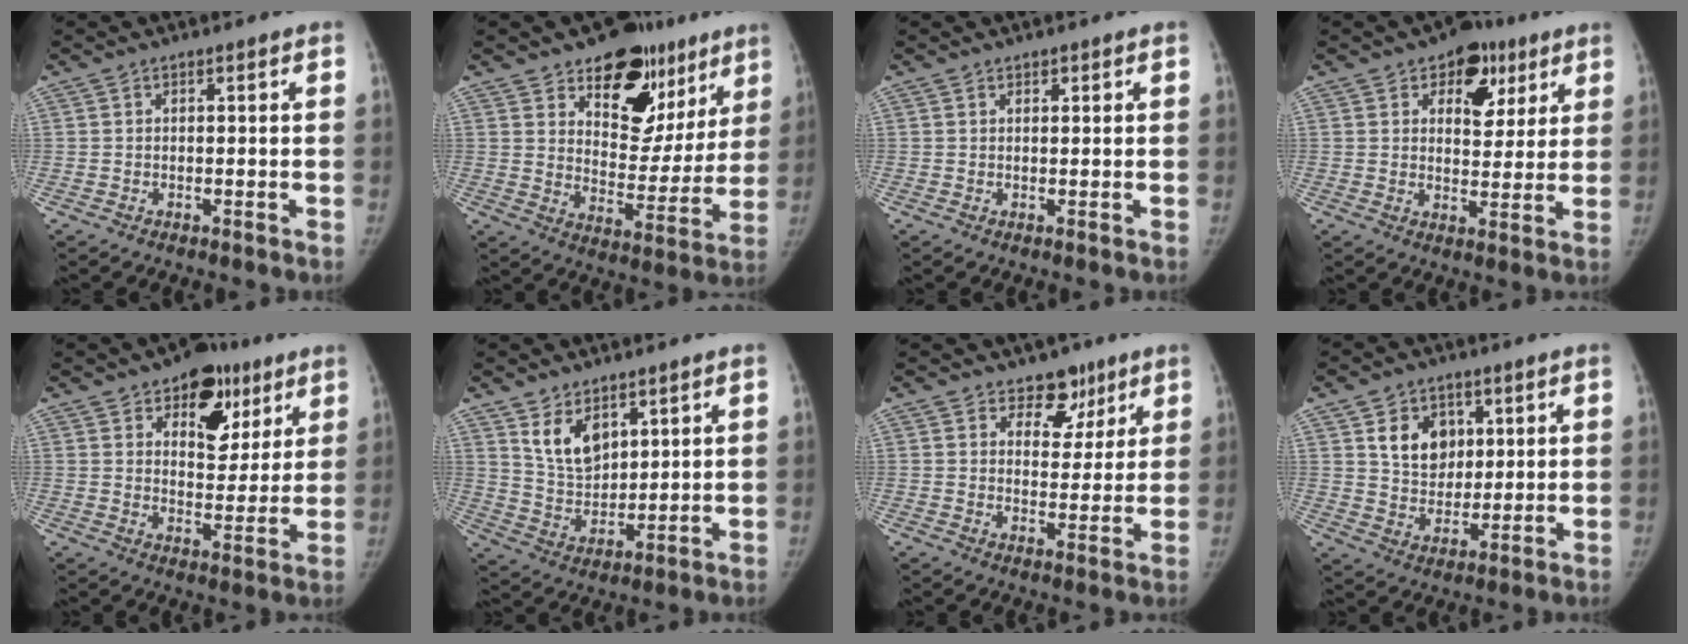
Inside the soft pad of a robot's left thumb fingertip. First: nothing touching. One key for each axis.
{"total": 20.0, "fx": 11.9, "fy": 12.0, "fz": 10.7, "tx": -0.078, "ty": -0.054, "tz": 0.174}
{"total": 0.9, "fx": 0.7, "fy": 0.5, "fz": 0.3, "tx": 0.004, "ty": -0.004, "tz": 0.009}
{"total": 10.5, "fx": 5.2, "fy": 6.9, "fz": 5.8, "tx": -0.030, "ty": -0.018, "tz": 0.072}
{"total": 13.2, "fx": 7.0, "fy": 8.2, "fz": 7.5, "tx": -0.049, "ty": -0.029, "tz": 0.102}
{"total": 8.5, "fx": 4.8, "fy": 5.1, "fz": 4.8, "tx": -0.060, "ty": -0.038, "tz": 0.102}
{"total": 6.8, "fx": 4.5, "fy": 4.6, "fz": 2.0, "tx": 0.015, "ty": -0.023, "tz": 0.066}
{"total": 9.6, "fx": 3.6, "fy": 7.5, "fz": 4.9, "tx": -0.040, "ty": -0.020, "tz": 0.069}